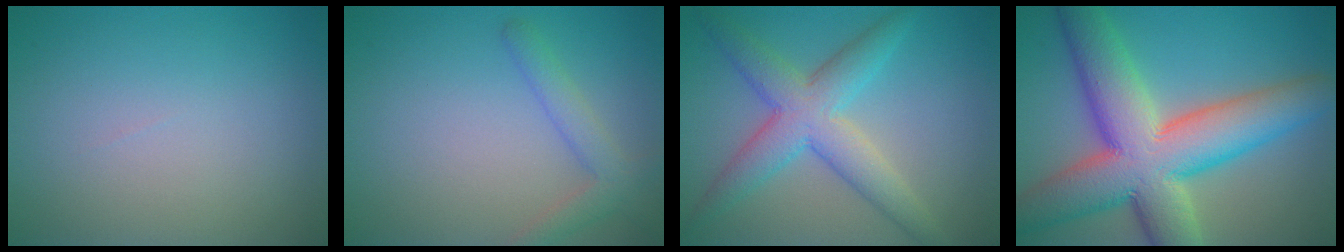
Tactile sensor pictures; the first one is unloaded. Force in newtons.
{"total": 2.6, "press": 2.6, "slide": 0.2}
{"total": 5.8, "press": 5.8, "slide": 0.1}
{"total": 12.8, "press": 12.8, "slide": 0.7}